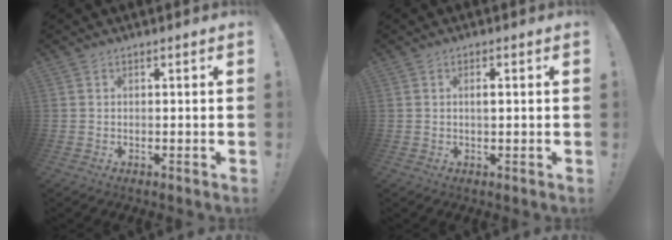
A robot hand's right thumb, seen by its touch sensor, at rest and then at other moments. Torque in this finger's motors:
{"motor_torque": [-0.30, 0.03, -0.18, 0.12, 0.09]}